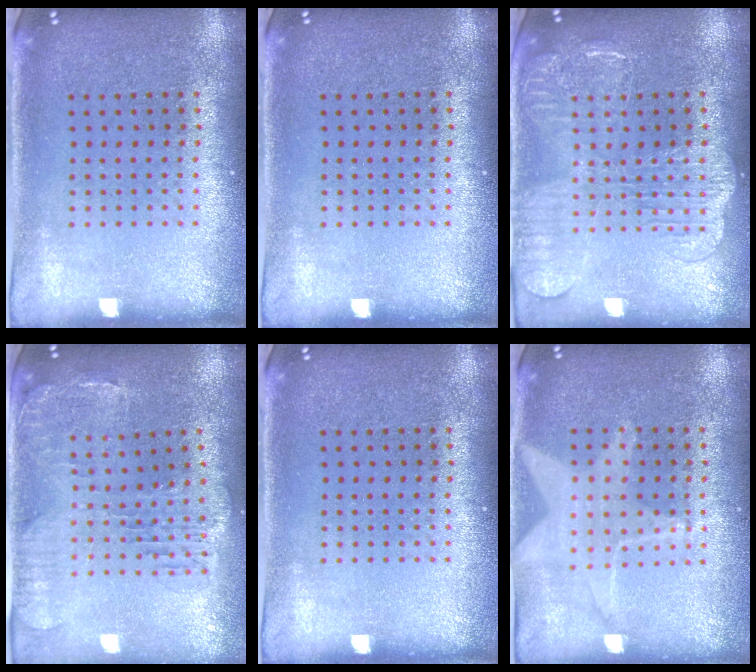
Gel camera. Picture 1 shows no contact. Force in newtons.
{"total": 0.0}
{"total": 2.3, "press": 2.2, "slide": 0.4}
{"total": 1.5, "press": 1.4, "slide": 0.4}
{"total": 0.0}
{"total": 1.4, "press": 1.4, "slide": 0.4}